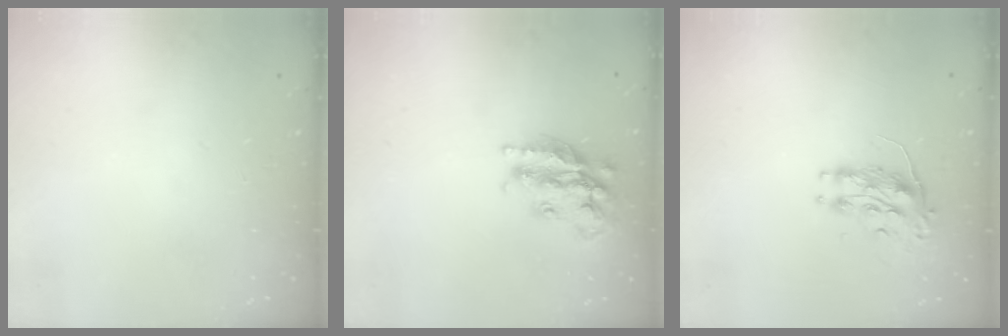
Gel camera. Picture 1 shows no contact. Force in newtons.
{"total": 18.6, "press": 18.5, "slide": 1.5}
{"total": 8.1, "press": 8.1, "slide": 0.1}